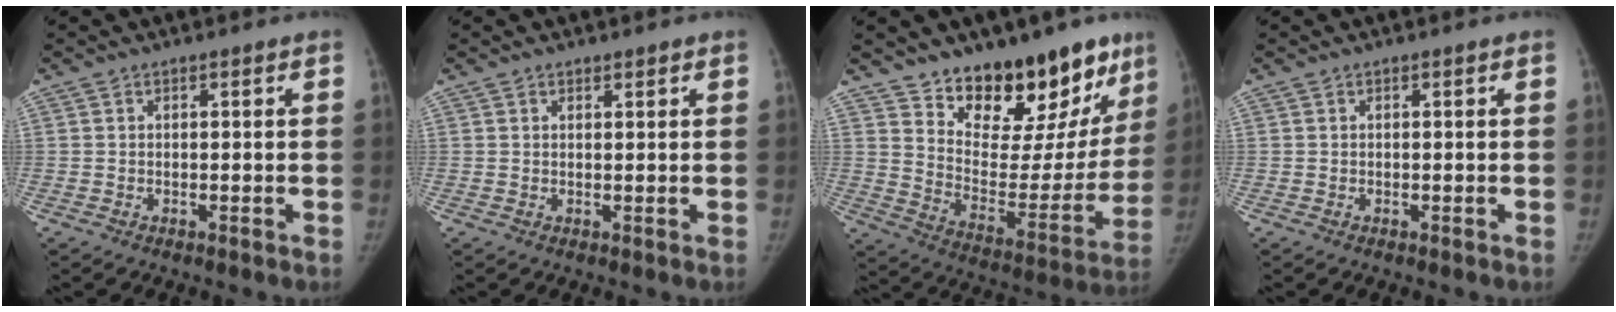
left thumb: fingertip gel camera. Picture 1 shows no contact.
{"total": 1.0, "force": [0.8, 0.4, 0.2], "torque": [0.002, -0.006, 0.011]}
{"total": 23.1, "force": [16.4, 10.3, 12.5], "torque": [-0.130, -0.104, 0.252]}
{"total": 0.0}